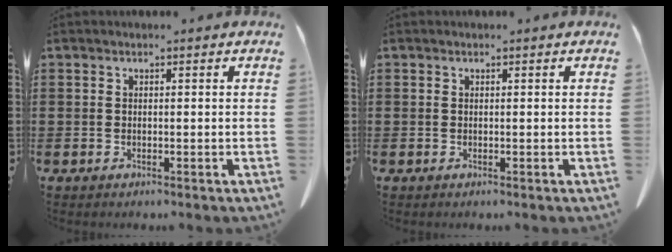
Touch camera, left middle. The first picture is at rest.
{"total": 0.0}